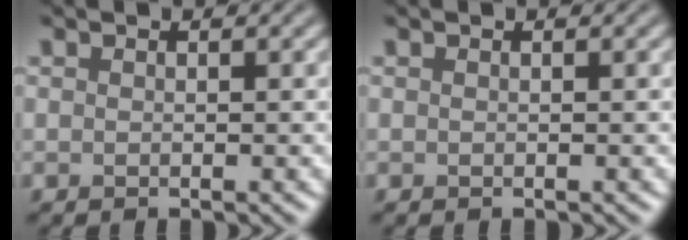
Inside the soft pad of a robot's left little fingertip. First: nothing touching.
{"total": 0.0}